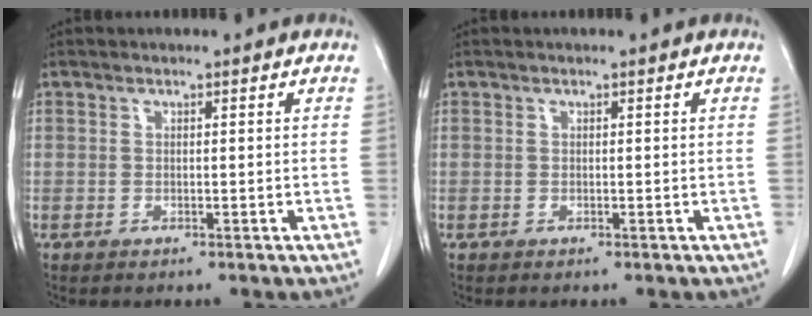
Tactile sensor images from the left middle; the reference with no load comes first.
{"total": 0.0}